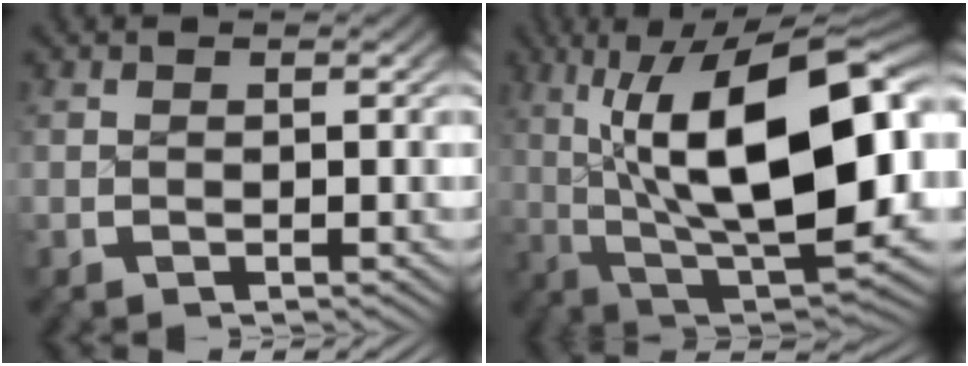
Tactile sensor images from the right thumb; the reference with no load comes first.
{"total": 20.7, "force": [0.4, 10.3, 18.0], "torque": [-0.295, -0.055, 0.035]}